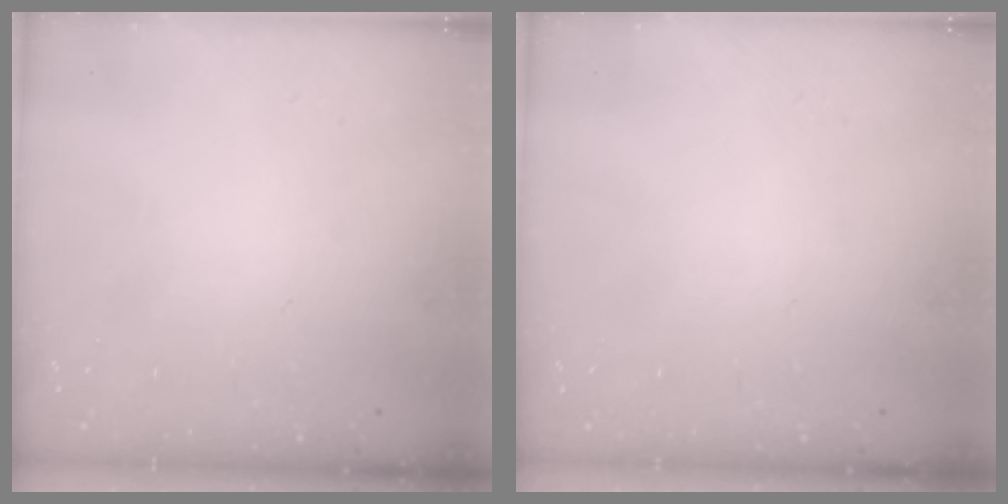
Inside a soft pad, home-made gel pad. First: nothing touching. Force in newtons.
{"total": 0.0}